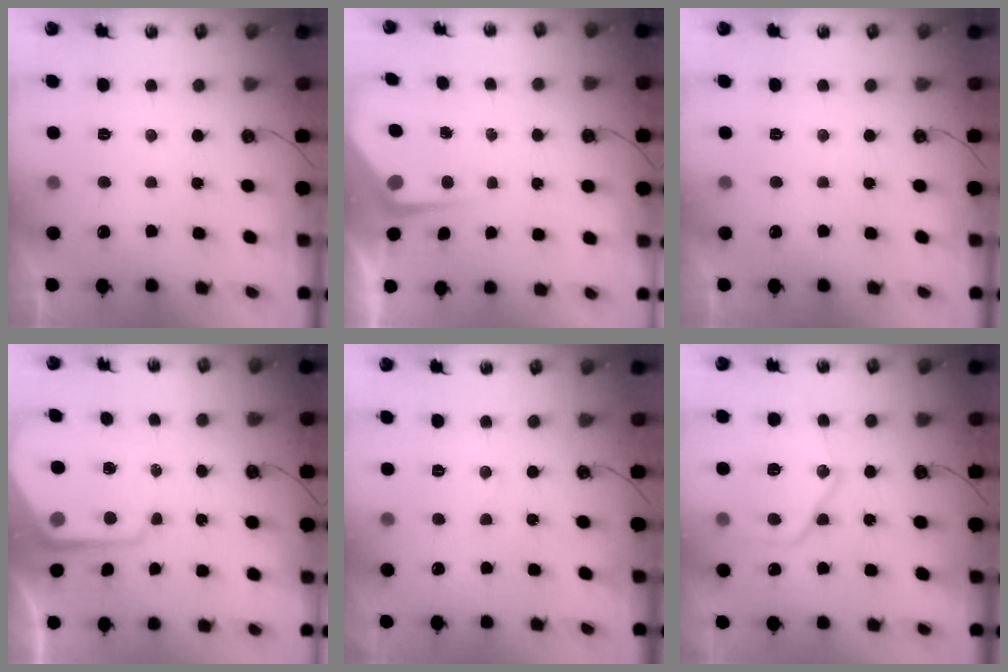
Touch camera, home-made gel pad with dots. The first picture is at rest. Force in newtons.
{"total": 5.4, "press": 5.3, "slide": 0.6}
{"total": 0.0}
{"total": 9.6, "press": 9.6, "slide": 0.9}
{"total": 5.2, "press": 5.2, "slide": 0.8}
{"total": 17.2, "press": 17.1, "slide": 1.8}